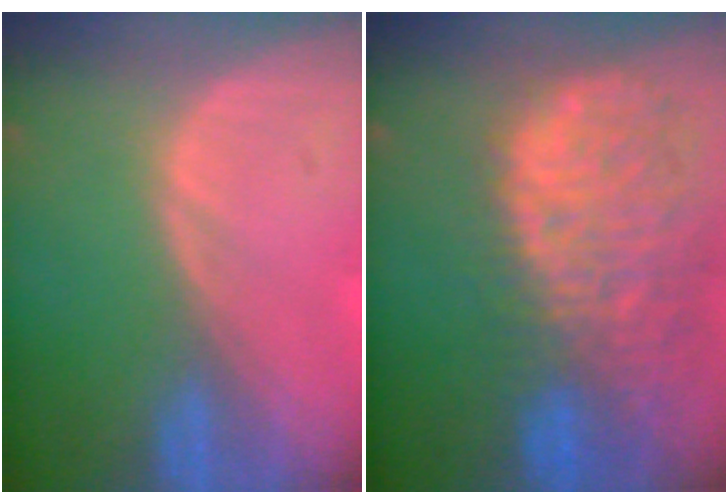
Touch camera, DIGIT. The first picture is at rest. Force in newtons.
{"total": 13.8, "press": 11.3, "slide": 7.9}